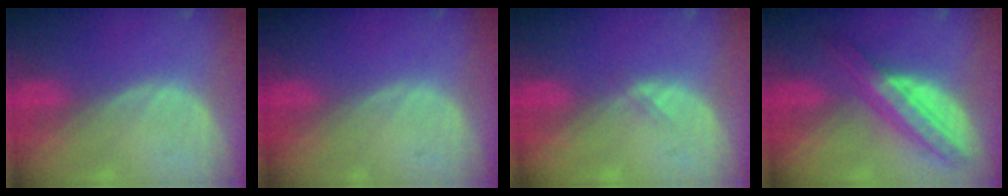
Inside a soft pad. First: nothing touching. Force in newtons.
{"total": 0.0}
{"total": 1.1, "press": 0.8, "slide": 0.7}
{"total": 8.3, "press": 8.3, "slide": 0.6}